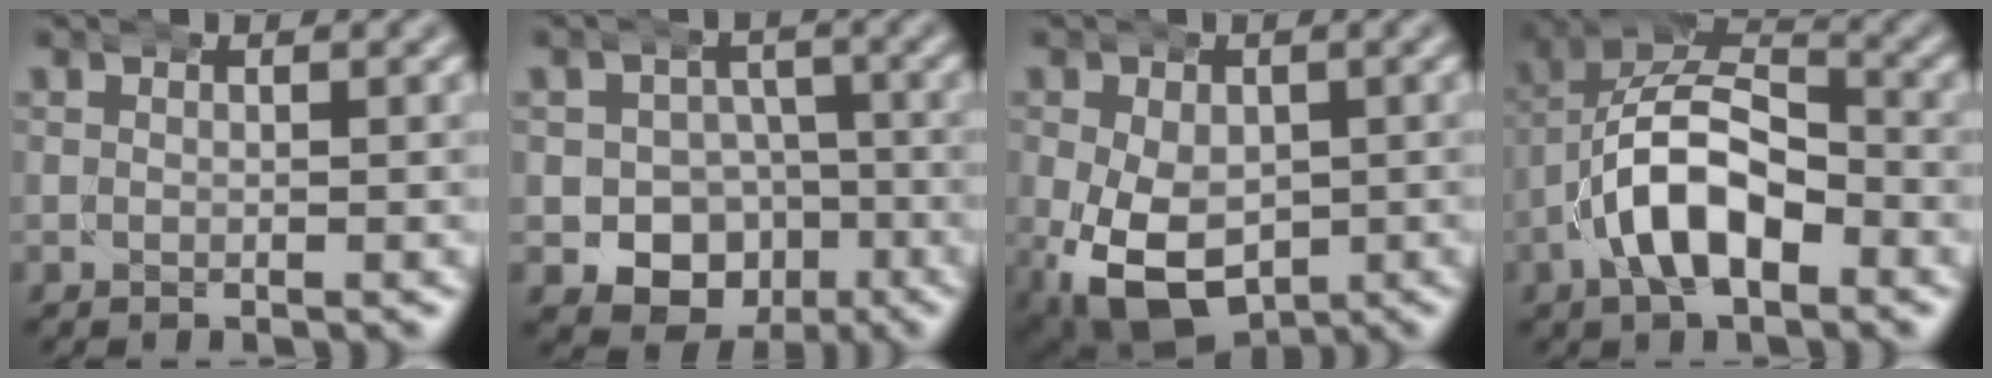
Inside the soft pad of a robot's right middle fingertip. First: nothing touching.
{"total": 11.7, "force": [-5.1, 10.1, 2.8], "torque": [-0.055, -0.065, -0.076]}
{"total": 12.6, "force": [-4.7, 9.6, 6.6], "torque": [-0.157, -0.072, -0.051]}
{"total": 8.9, "force": [-1.6, 6.2, 6.2], "torque": [-0.118, -0.012, -0.030]}